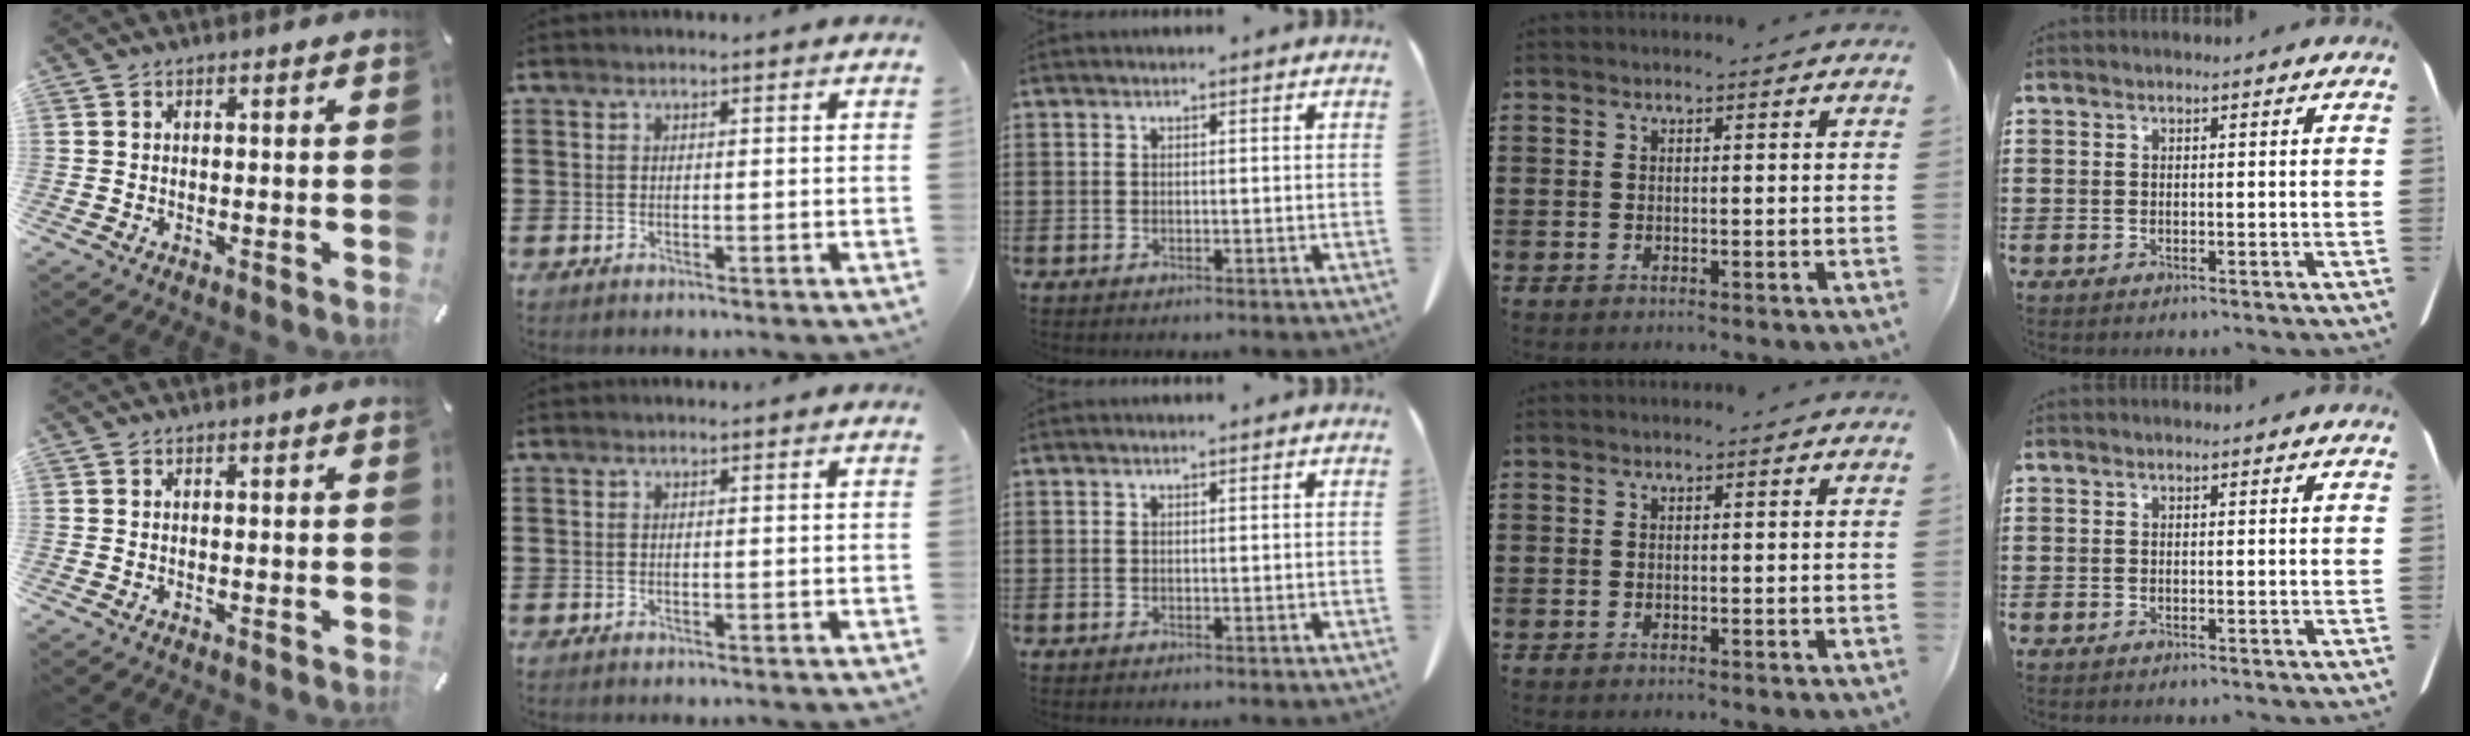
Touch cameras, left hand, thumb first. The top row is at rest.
{}